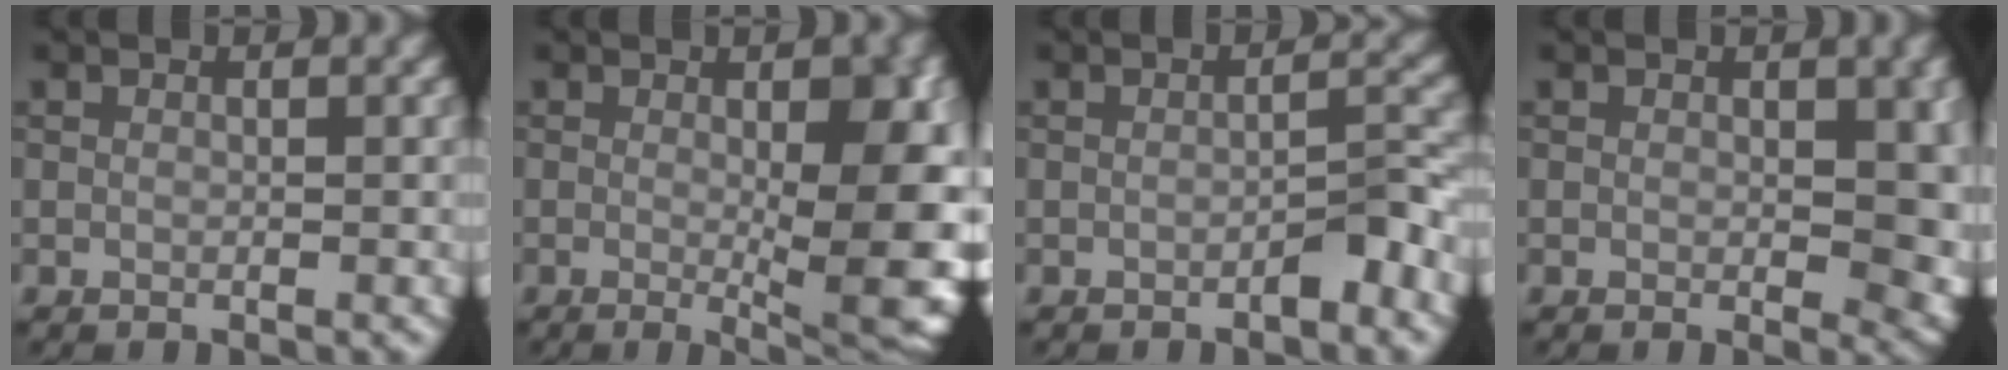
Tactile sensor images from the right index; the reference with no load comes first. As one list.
[{"total": 10.4, "force": [-0.1, 2.7, 10.0], "torque": [-0.119, -0.006, 0.002]}, {"total": 2.1, "force": [-1.3, 0.4, 1.6], "torque": [-0.024, 0.008, -0.022]}, {"total": 4.6, "force": [0.1, 2.1, 4.0], "torque": [-0.041, -0.004, 0.004]}]